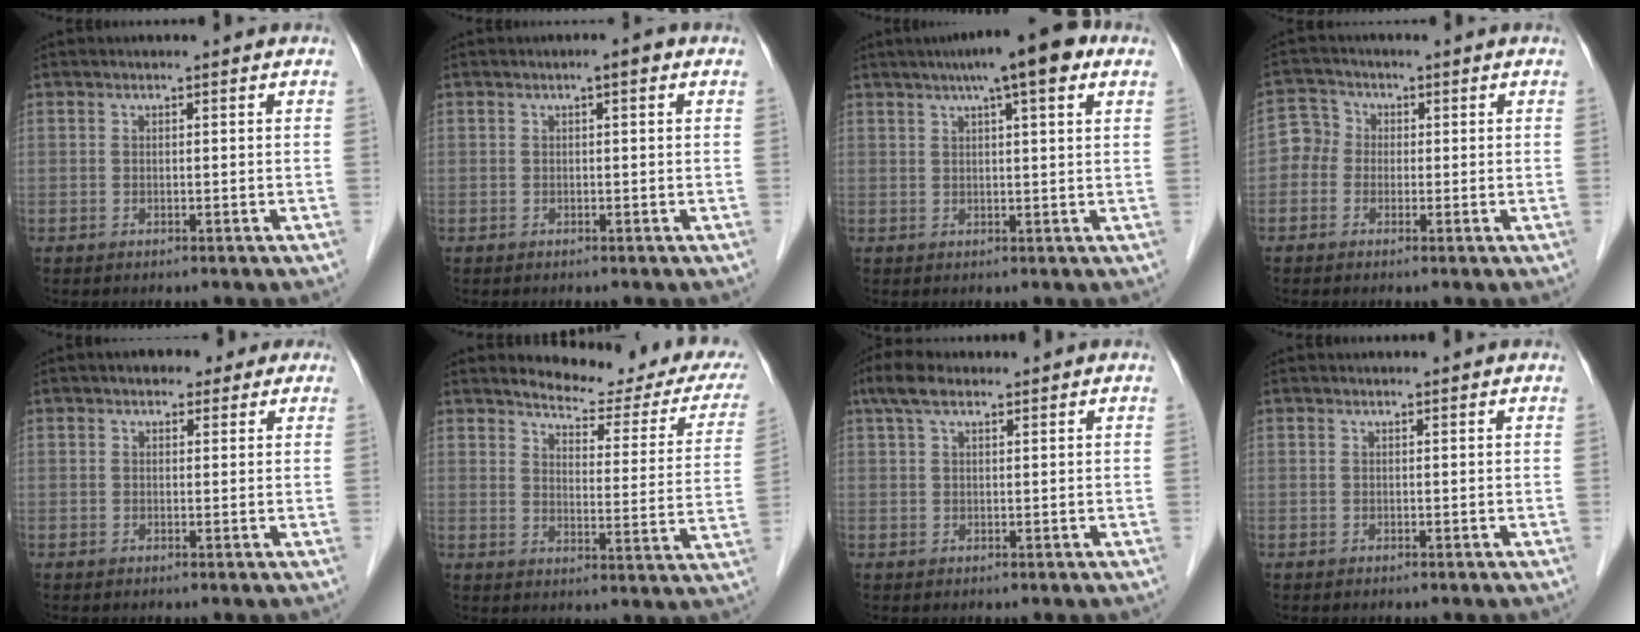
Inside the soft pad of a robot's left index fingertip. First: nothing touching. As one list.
[{"total": 1.4, "force": [0.5, 0.4, 1.2], "torque": [-0.017, 0.006, 0.004]}, {"total": 9.5, "force": [5.6, 1.2, 7.6], "torque": [-0.107, 0.032, 0.076]}, {"total": 3.0, "force": [-0.5, 2.8, 1.0], "torque": [-0.016, 0.014, -0.020]}, {"total": 4.3, "force": [2.9, 2.6, 1.8], "torque": [-0.012, 0.024, 0.037]}, {"total": 16.7, "force": [15.1, 3.0, 6.4], "torque": [-0.065, -0.054, 0.166]}, {"total": 4.2, "force": [2.9, 1.6, 2.6], "torque": [-0.064, 0.027, 0.057]}, {"total": 1.1, "force": [1.1, 0.2, 0.2], "torque": [-0.011, 0.014, 0.013]}]